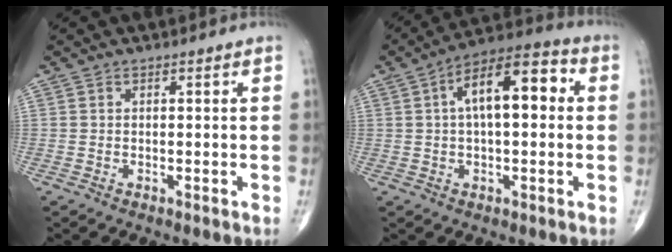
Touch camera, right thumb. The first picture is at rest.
{"total": 13.7, "force": [2.4, 6.0, 12.1], "torque": [-0.183, 0.033, 0.029]}